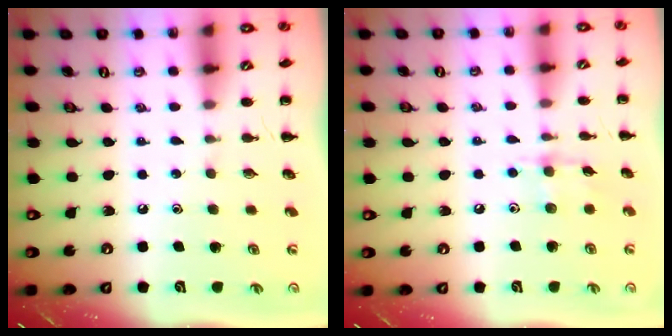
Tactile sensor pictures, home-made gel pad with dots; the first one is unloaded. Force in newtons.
{"total": 5.2, "press": 5.1, "slide": 0.8}